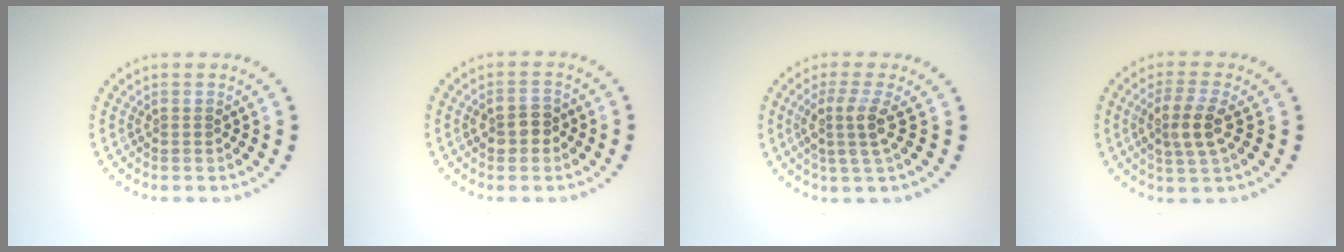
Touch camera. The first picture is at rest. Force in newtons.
{"total": 2.3, "press": 2.3, "slide": 0.4}
{"total": 2.8, "press": 2.1, "slide": 1.9}
{"total": 3.2, "press": 3.0, "slide": 1.2}